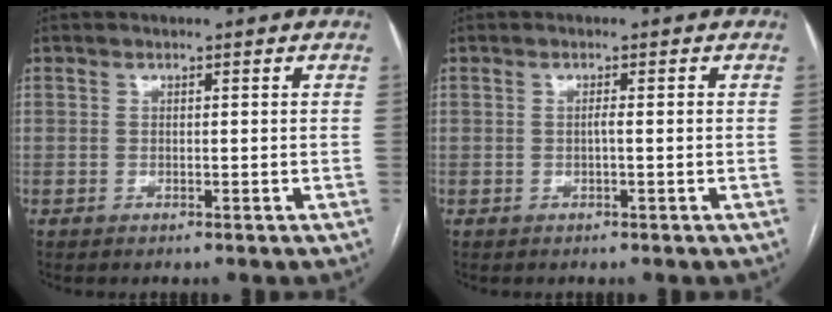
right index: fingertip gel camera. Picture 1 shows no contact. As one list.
[{"total": 0.9, "force": [-0.1, 0.0, 0.8], "torque": [-0.015, 0.001, -0.001]}]